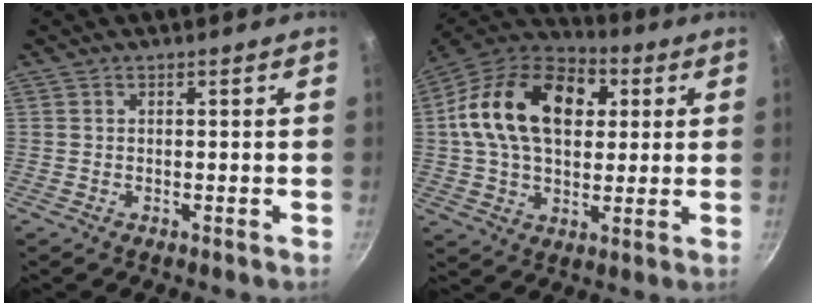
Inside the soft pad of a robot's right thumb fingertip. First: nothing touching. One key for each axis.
{"total": 22.2, "fx": 4.9, "fy": 14.8, "fz": 15.8, "tx": -0.248, "ty": 0.018, "tz": 0.067}